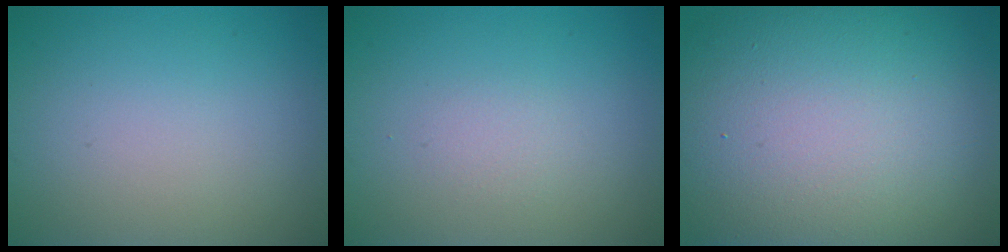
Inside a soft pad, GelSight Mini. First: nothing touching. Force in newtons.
{"total": 0.9, "press": 0.9, "slide": 0.1}
{"total": 18.7, "press": 18.7, "slide": 1.0}